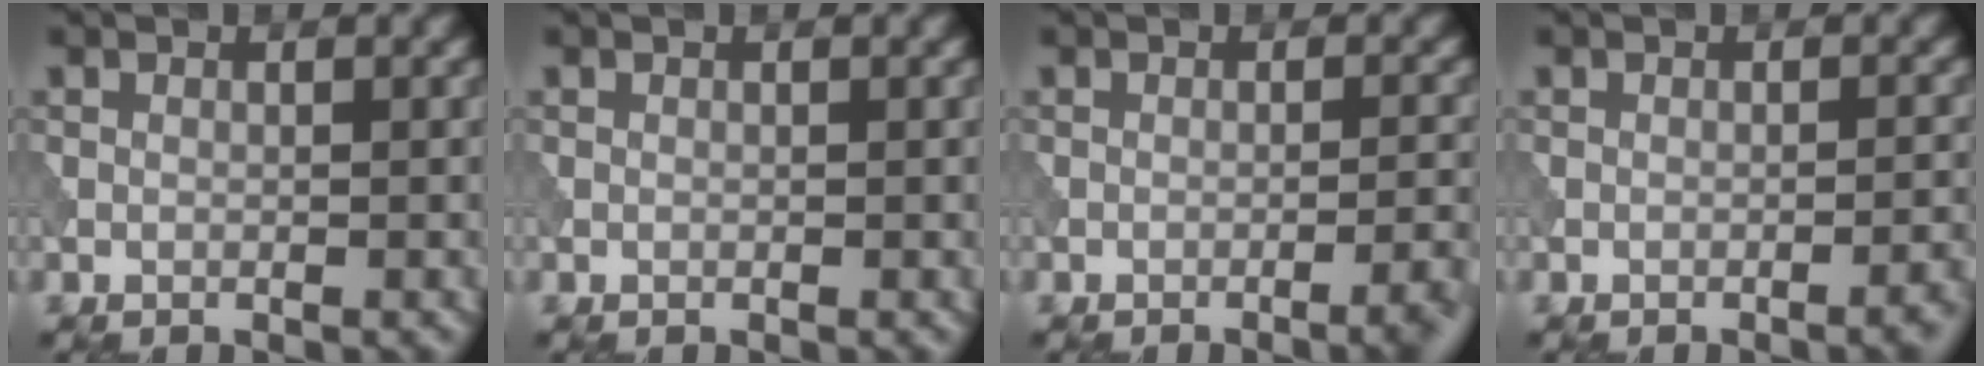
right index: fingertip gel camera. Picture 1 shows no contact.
{"total": 0.0}
{"total": 3.2, "force": [-1.8, 0.7, 2.6], "torque": [-0.026, 0.013, -0.033]}
{"total": 2.1, "force": [-1.2, 0.5, 1.6], "torque": [-0.015, 0.007, -0.021]}